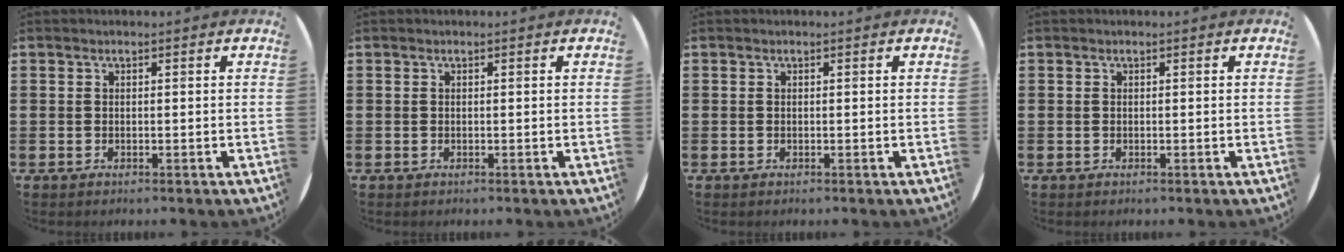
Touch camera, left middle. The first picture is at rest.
{"total": 0.0}
{"total": 0.0}
{"total": 0.0}